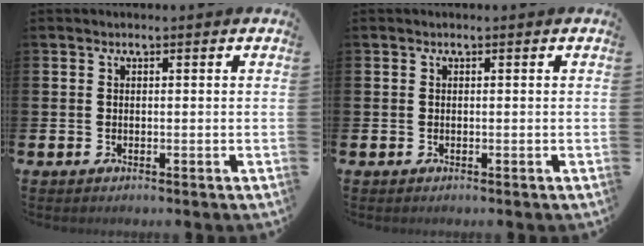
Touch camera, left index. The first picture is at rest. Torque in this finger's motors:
{"motor_torque": [-0.03, 0.03, -0.01, 0.00]}